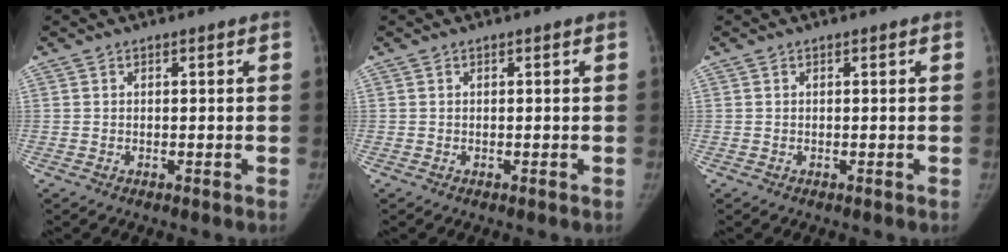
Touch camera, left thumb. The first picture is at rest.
{"total": 0.0}
{"total": 0.0}